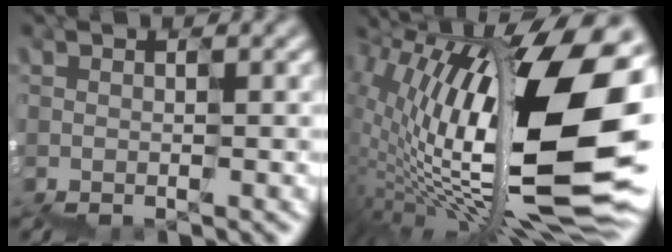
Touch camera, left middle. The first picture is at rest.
{"total": 16.6, "force": [2.1, 7.3, 14.7], "torque": [-0.277, -0.009, 0.044]}